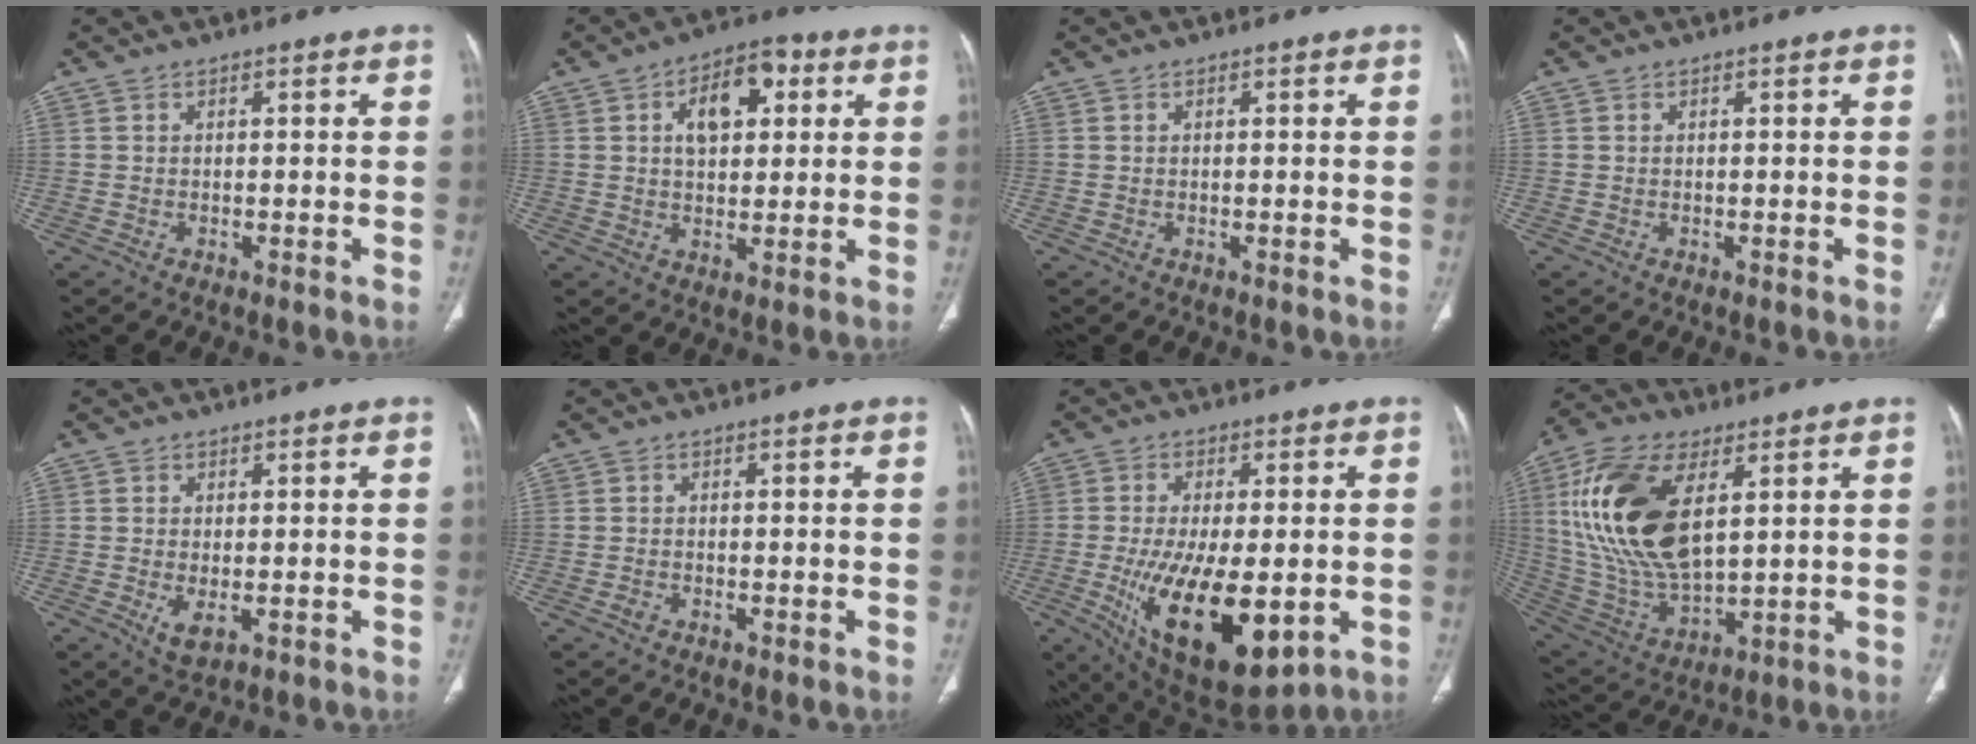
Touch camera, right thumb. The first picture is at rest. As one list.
[{"total": 10.4, "force": [3.2, 6.0, 7.9], "torque": [-0.094, 0.009, 0.046]}, {"total": 0.0}, {"total": 0.0}, {"total": 3.6, "force": [-0.9, 1.8, 3.0], "torque": [-0.056, -0.010, -0.006]}, {"total": 1.0, "force": [-0.6, 0.7, 0.5], "torque": [-0.013, 0.002, -0.012]}, {"total": 18.9, "force": [-4.6, 8.0, 16.5], "torque": [-0.296, -0.024, -0.051]}, {"total": 22.0, "force": [6.2, 11.1, 17.9], "torque": [-0.361, -0.022, 0.122]}]